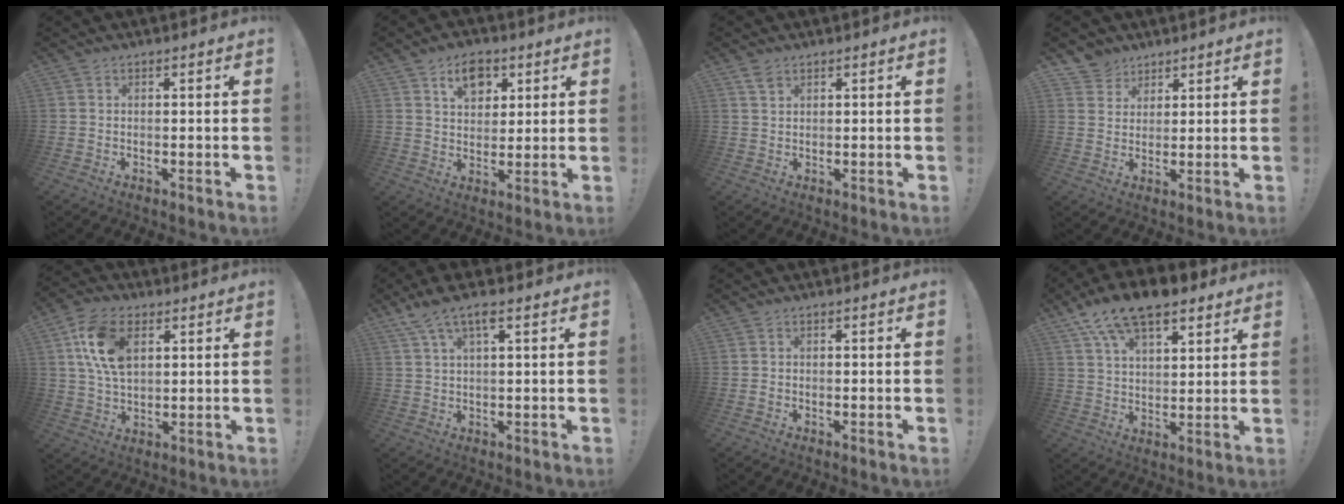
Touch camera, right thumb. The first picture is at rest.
{"total": 9.2, "force": [4.6, 6.7, 4.4], "torque": [-0.051, -0.017, 0.083]}
{"total": 2.2, "force": [1.6, 1.2, 1.0], "torque": [-0.007, -0.010, 0.028]}
{"total": 5.9, "force": [4.2, 4.1, 0.2], "torque": [-0.004, -0.031, 0.083]}
{"total": 13.0, "force": [4.5, 8.6, 8.7], "torque": [-0.153, 0.002, 0.084]}
{"total": 6.8, "force": [3.8, 1.8, 5.3], "torque": [-0.102, -0.005, 0.069]}
{"total": 1.1, "force": [-0.7, 0.7, 0.6], "torque": [-0.016, 0.007, -0.011]}
{"total": 14.0, "force": [9.5, 6.1, 8.2], "torque": [-0.146, -0.050, 0.173]}